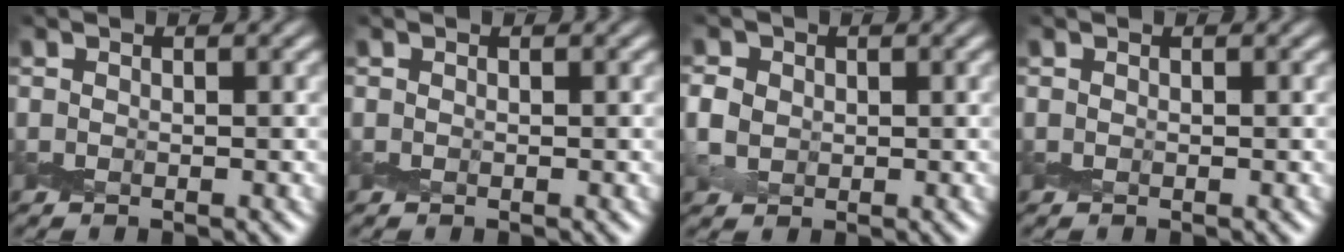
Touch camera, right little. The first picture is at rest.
{"total": 0.0}
{"total": 1.9, "force": [0.0, 1.7, 0.8], "torque": [-0.029, 0.000, -0.003]}
{"total": 0.0}